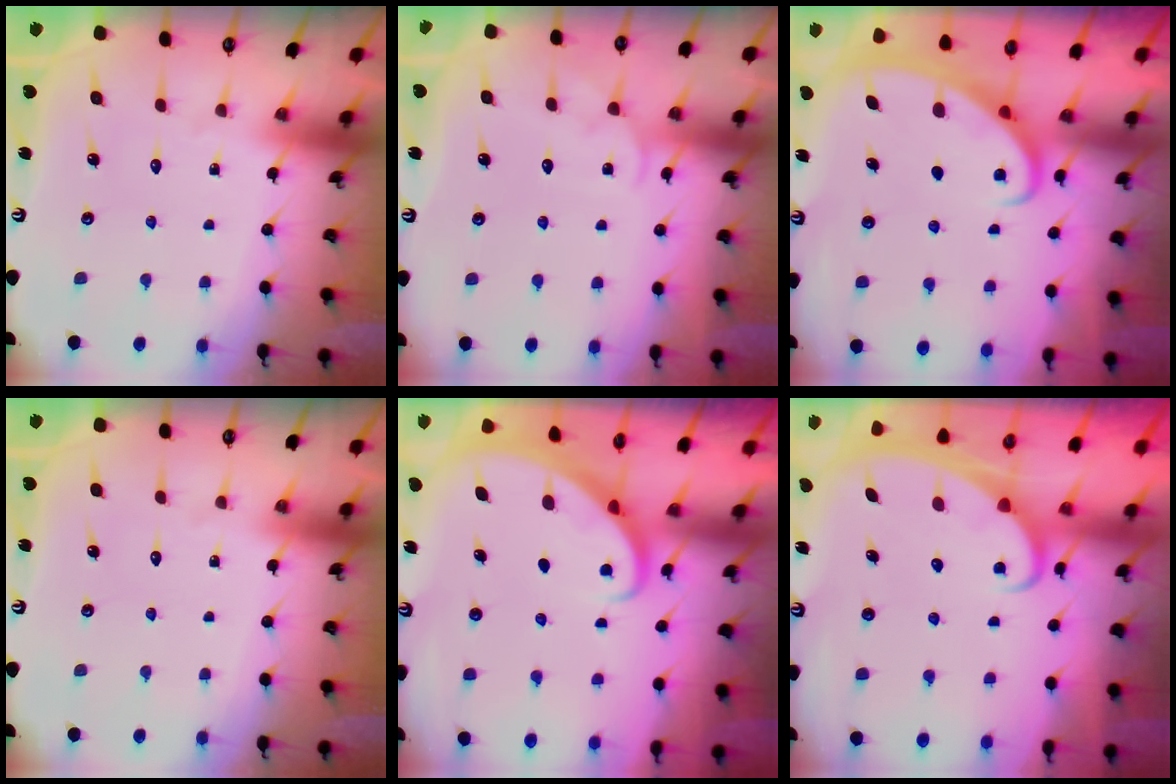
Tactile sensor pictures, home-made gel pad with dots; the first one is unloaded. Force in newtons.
{"total": 3.5, "press": 3.5, "slide": 0.4}
{"total": 2.9, "press": 2.8, "slide": 0.3}
{"total": 0.0}
{"total": 2.6, "press": 2.6, "slide": 0.3}
{"total": 2.5, "press": 2.5, "slide": 0.4}